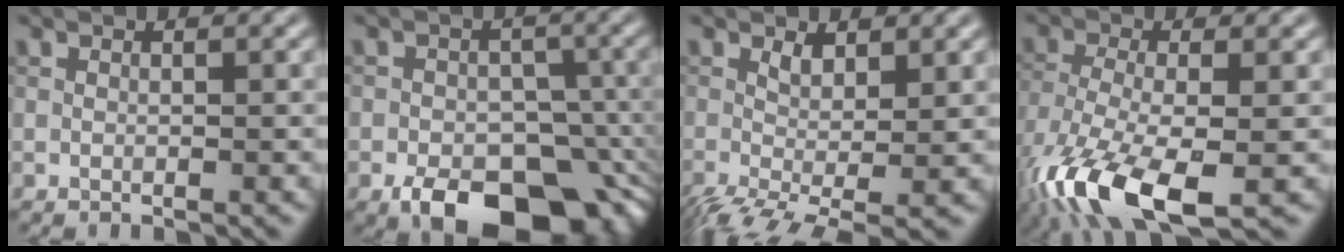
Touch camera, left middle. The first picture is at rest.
{"total": 11.6, "force": [-6.1, 6.7, 7.3], "torque": [-0.098, -0.019, -0.086]}
{"total": 4.2, "force": [-0.6, 1.7, 3.8], "torque": [-0.079, -0.011, -0.012]}
{"total": 11.0, "force": [-6.2, 3.9, 8.2], "torque": [-0.179, -0.024, -0.122]}